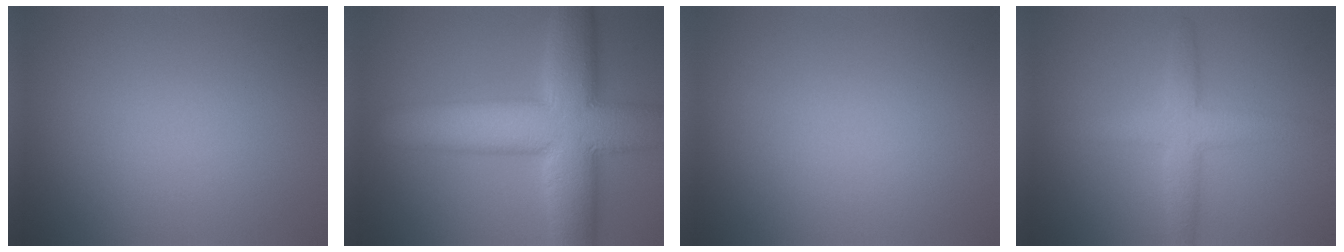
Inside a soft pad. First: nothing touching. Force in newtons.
{"total": 12.7, "press": 12.7, "slide": 0.5}
{"total": 0.0}
{"total": 3.8, "press": 3.8, "slide": 0.1}